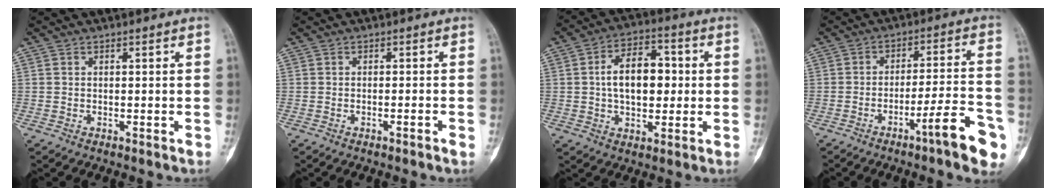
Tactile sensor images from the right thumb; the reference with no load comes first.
{"total": 1.2, "force": [-0.7, 0.1, 1.0], "torque": [-0.020, 0.003, -0.007]}
{"total": 11.6, "force": [0.7, 7.0, 9.3], "torque": [-0.125, 0.016, 0.009]}
{"total": 11.6, "force": [-6.2, 1.7, 9.7], "torque": [-0.130, 0.037, -0.091]}